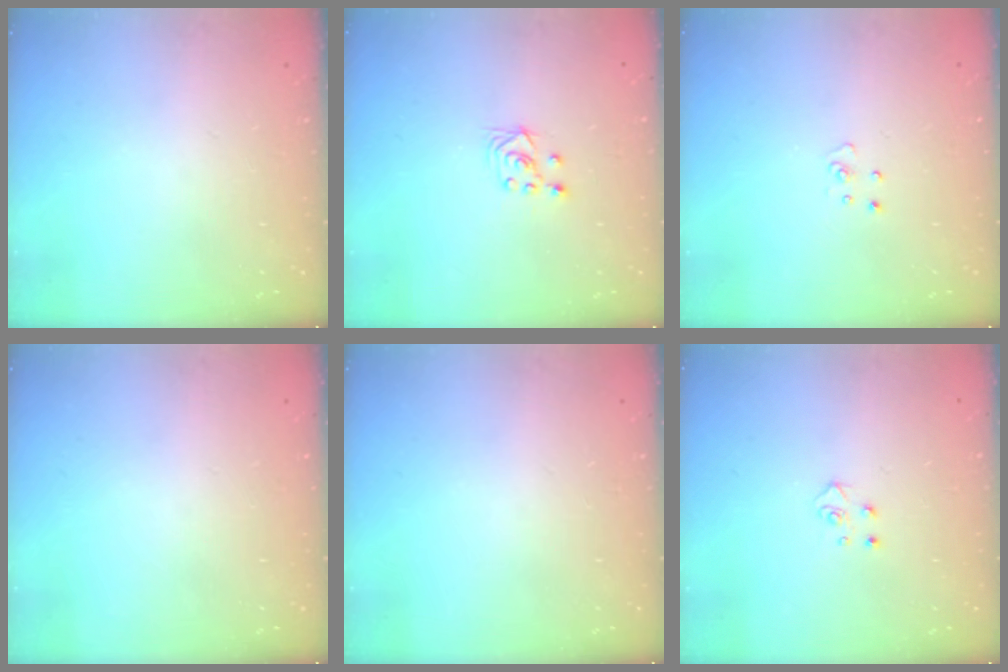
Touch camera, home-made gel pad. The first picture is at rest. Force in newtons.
{"total": 2.8, "press": 2.6, "slide": 1.1}
{"total": 3.0, "press": 3.0, "slide": 0.3}
{"total": 0.0}
{"total": 0.0}
{"total": 3.9, "press": 3.9, "slide": 0.4}